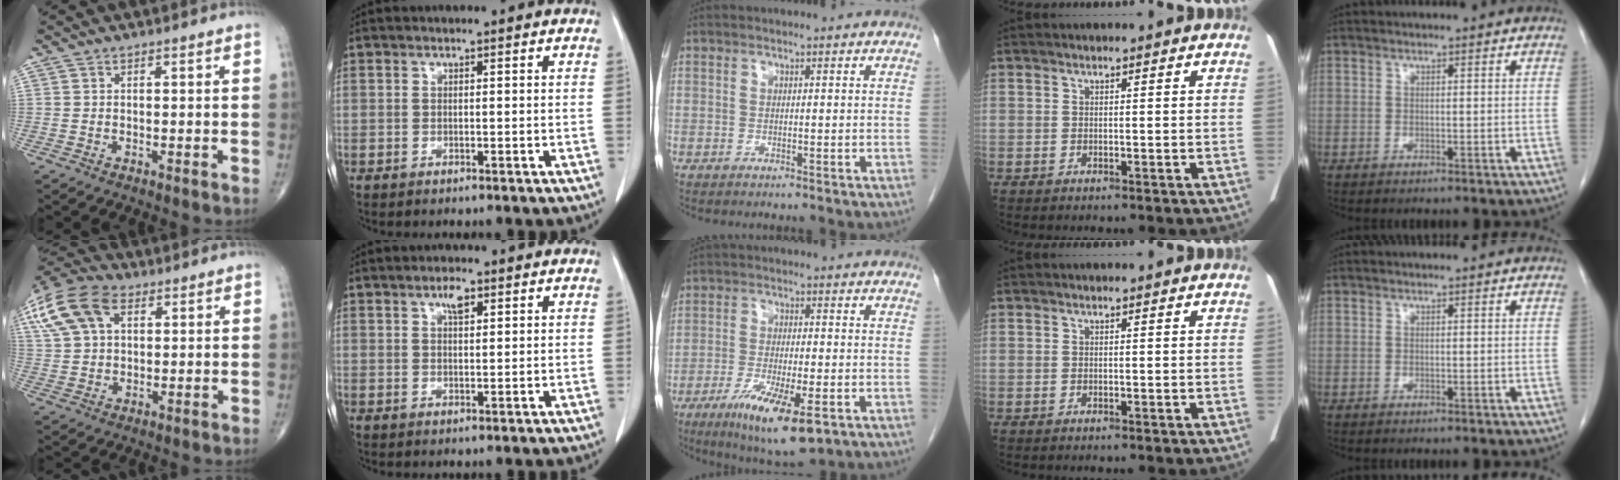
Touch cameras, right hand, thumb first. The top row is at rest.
{"thumb": {"total": 17.5, "force": [7.0, 11.0, 11.6], "torque": [-0.268, 0.027, 0.127]}, "index": {"total": 2.4, "force": [1.3, 0.8, 1.8], "torque": [-0.038, 0.001, 0.023]}, "middle": {"total": 10.5, "force": [-5.2, 2.1, 8.9], "torque": [-0.155, -0.026, -0.081]}}